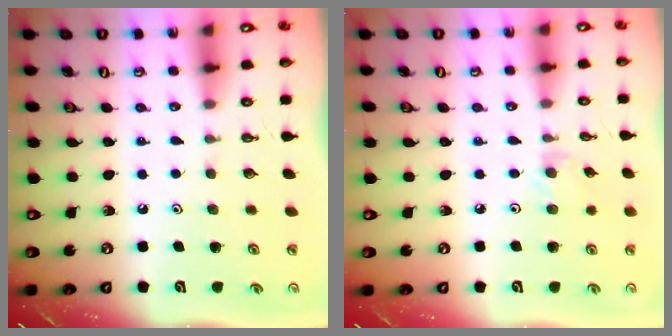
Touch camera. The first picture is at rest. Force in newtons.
{"total": 2.3, "press": 2.3, "slide": 0.4}